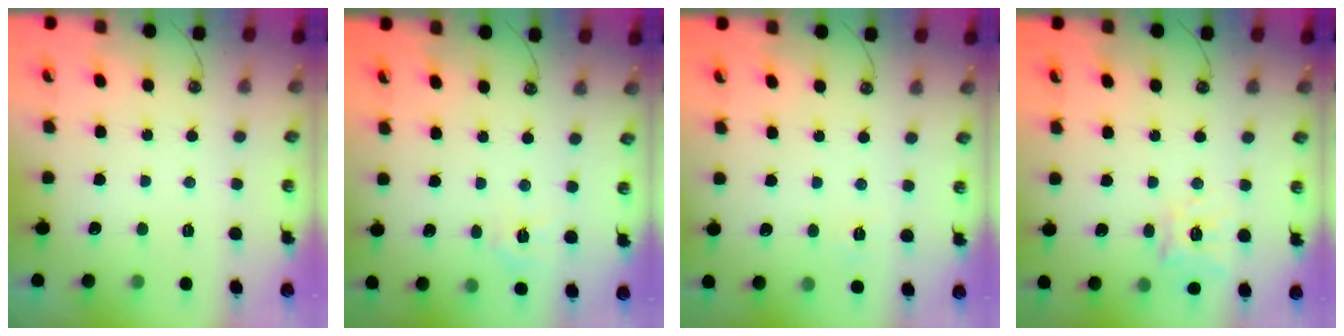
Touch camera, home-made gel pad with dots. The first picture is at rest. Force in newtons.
{"total": 3.2, "press": 3.2, "slide": 0.4}
{"total": 2.3, "press": 2.3, "slide": 0.3}
{"total": 12.5, "press": 12.4, "slide": 1.5}